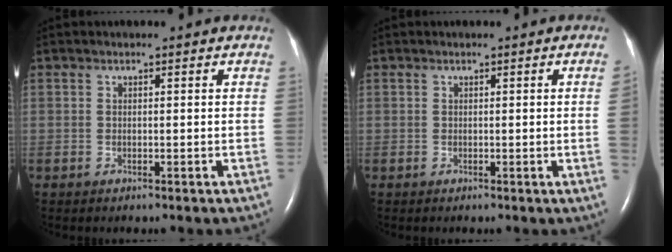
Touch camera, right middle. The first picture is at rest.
{"total": 1.6, "force": [-0.1, -0.7, 1.4], "torque": [-0.017, -0.001, 0.000]}